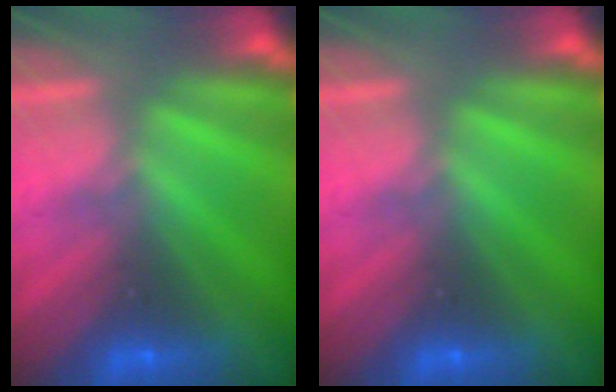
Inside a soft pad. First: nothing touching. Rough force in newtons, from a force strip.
{"total": 0.0}